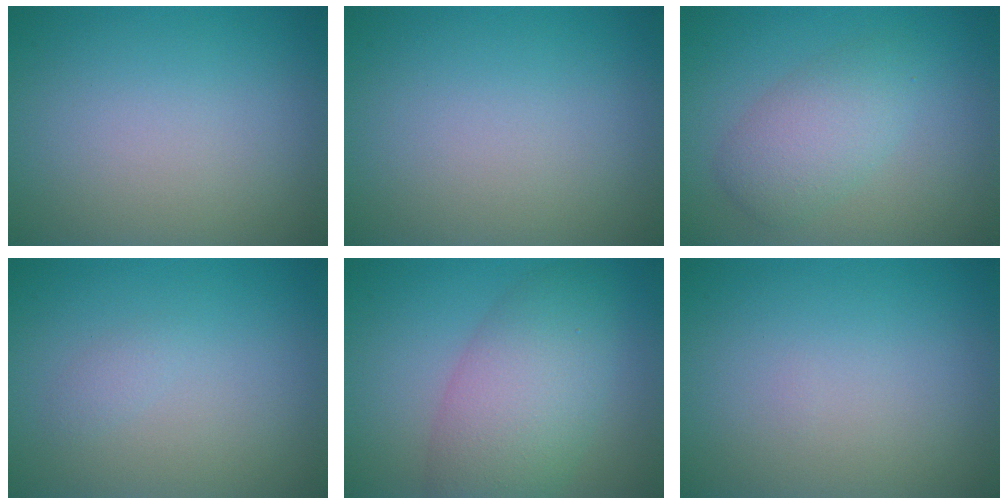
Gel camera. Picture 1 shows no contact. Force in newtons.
{"total": 0.0}
{"total": 3.6, "press": 3.6, "slide": 0.1}
{"total": 0.7, "press": 0.7, "slide": 0.0}
{"total": 6.8, "press": 6.8, "slide": 0.1}
{"total": 0.0}